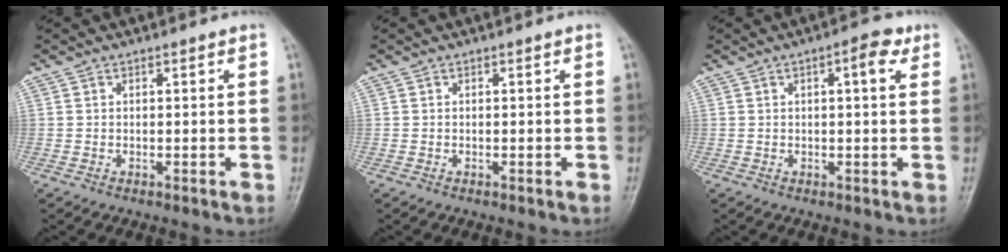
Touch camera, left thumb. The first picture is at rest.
{"total": 0.0}
{"total": 4.4, "force": [1.8, 1.4, 3.8], "torque": [-0.050, 0.004, 0.020]}